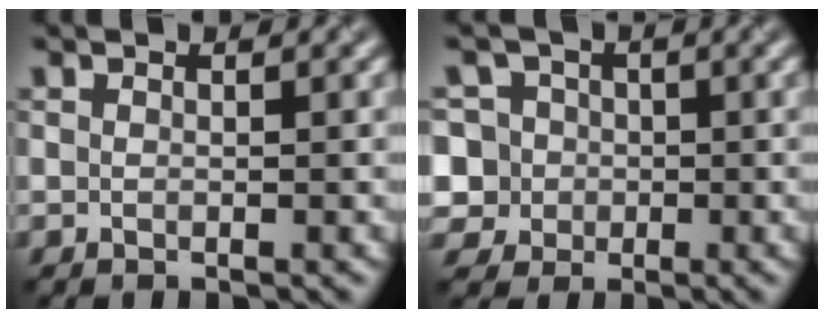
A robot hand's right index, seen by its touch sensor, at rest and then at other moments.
{"total": 7.7, "force": [-0.1, 7.2, 2.7], "torque": [-0.045, 0.030, -0.033]}